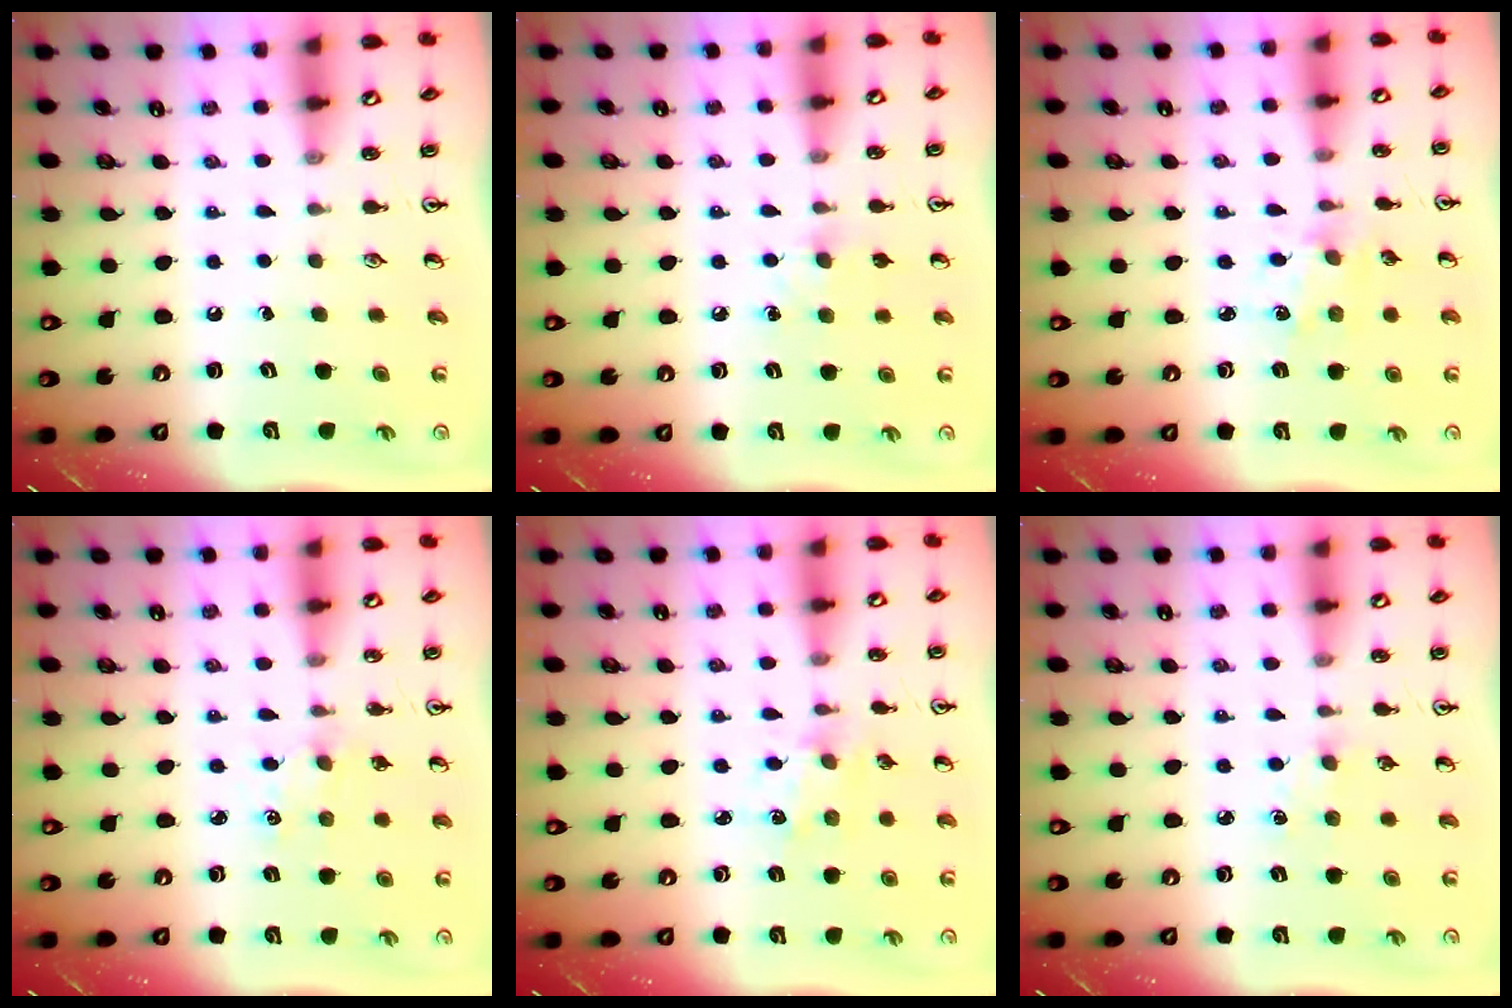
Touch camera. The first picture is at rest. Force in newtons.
{"total": 8.0, "press": 8.0, "slide": 0.9}
{"total": 2.0, "press": 2.0, "slide": 0.5}
{"total": 1.4, "press": 1.3, "slide": 0.3}
{"total": 2.0, "press": 2.0, "slide": 0.5}
{"total": 2.8, "press": 2.8, "slide": 0.4}